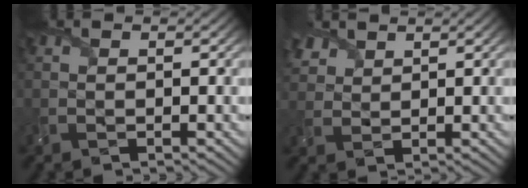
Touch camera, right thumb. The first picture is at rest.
{"total": 3.5, "force": [2.6, 2.0, 1.0], "torque": [-0.036, 0.006, 0.057]}